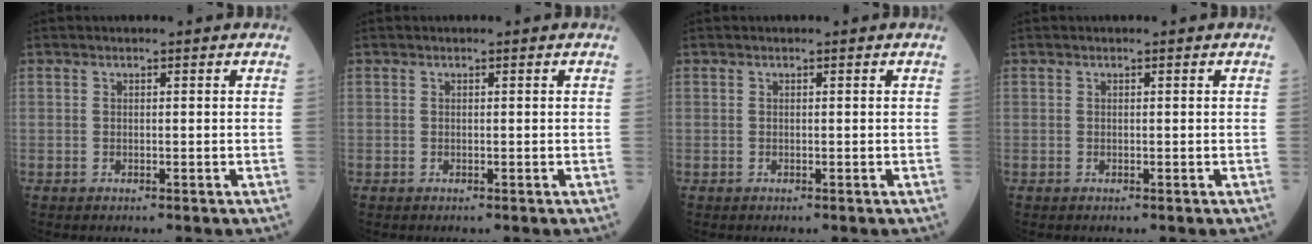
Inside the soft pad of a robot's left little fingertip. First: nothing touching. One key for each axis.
{"total": 0.0}
{"total": 0.0}
{"total": 0.0}